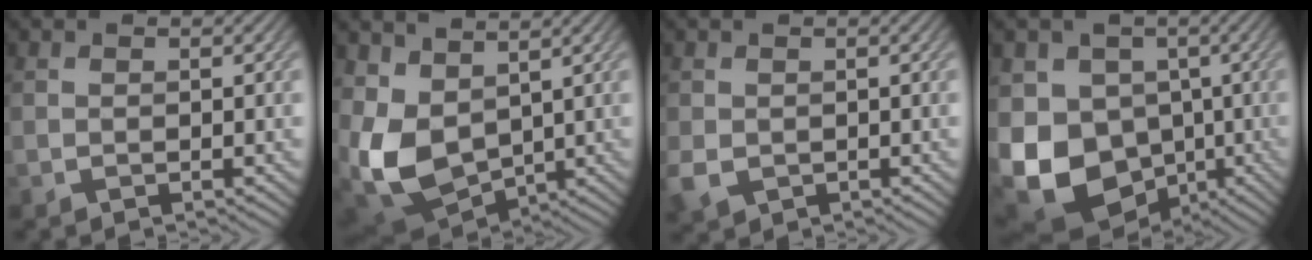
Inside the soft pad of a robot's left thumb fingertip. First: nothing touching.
{"total": 9.6, "force": [1.7, 6.5, 6.9], "torque": [-0.191, -0.018, 0.039]}
{"total": 2.7, "force": [-0.4, 2.2, 1.5], "torque": [-0.042, -0.009, -0.008]}
{"total": 16.0, "force": [-4.6, 12.9, 8.3], "torque": [-0.204, -0.023, -0.081]}